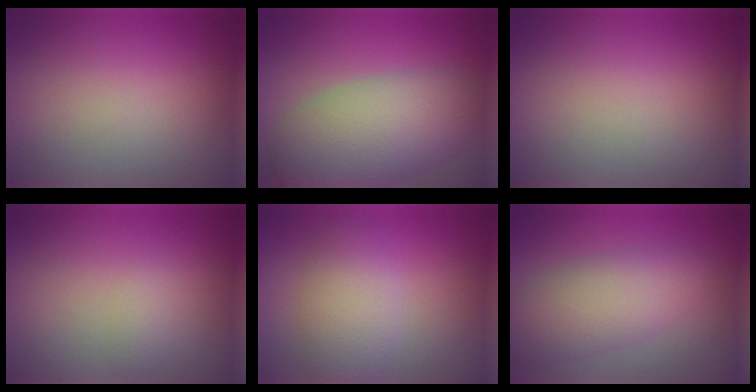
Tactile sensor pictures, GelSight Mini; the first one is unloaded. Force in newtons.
{"total": 8.3, "press": 8.3, "slide": 0.5}
{"total": 0.0}
{"total": 1.2, "press": 1.2, "slide": 0.1}
{"total": 4.7, "press": 4.7, "slide": 0.1}
{"total": 5.7, "press": 5.7, "slide": 0.2}